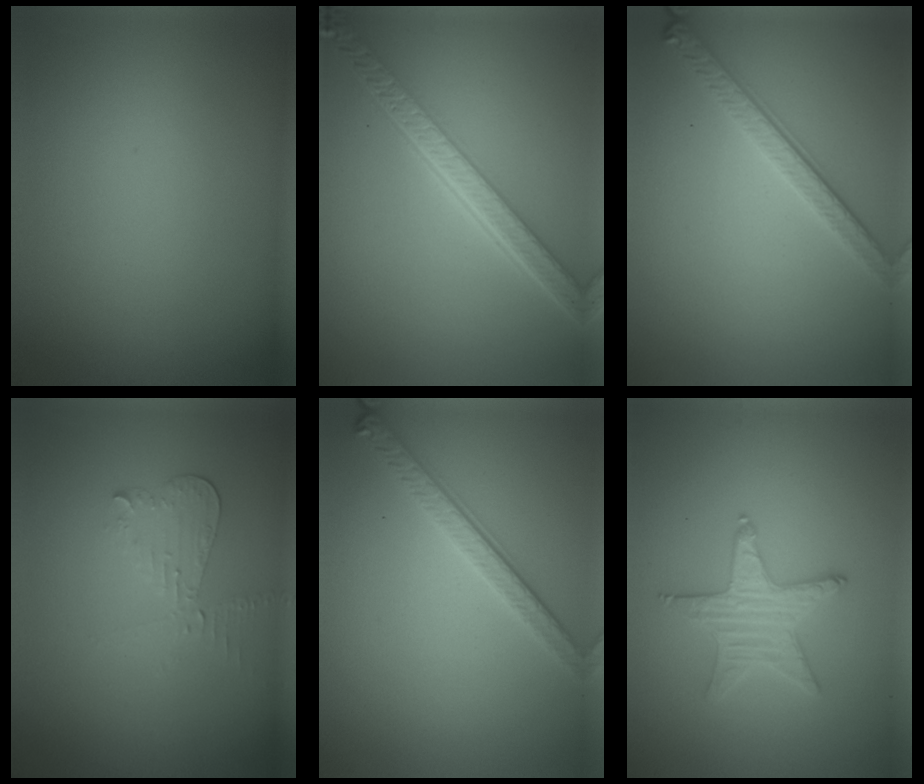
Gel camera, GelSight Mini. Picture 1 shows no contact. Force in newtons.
{"total": 5.9, "press": 4.3, "slide": 4.0}
{"total": 2.9, "press": 2.5, "slide": 1.5}
{"total": 2.1, "press": 2.1, "slide": 0.2}
{"total": 2.9, "press": 2.5, "slide": 1.5}
{"total": 2.4, "press": 2.4, "slide": 0.2}